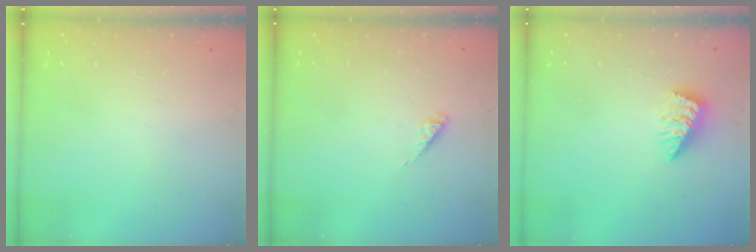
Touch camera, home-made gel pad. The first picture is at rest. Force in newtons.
{"total": 2.3, "press": 2.3, "slide": 0.3}
{"total": 3.2, "press": 3.2, "slide": 0.1}